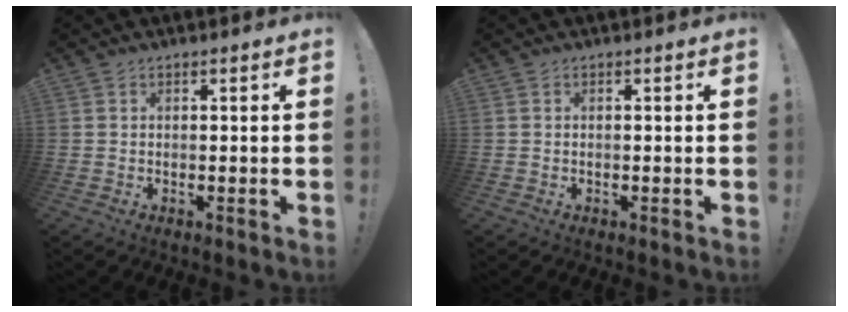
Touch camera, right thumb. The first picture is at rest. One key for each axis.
{"total": 0.0}